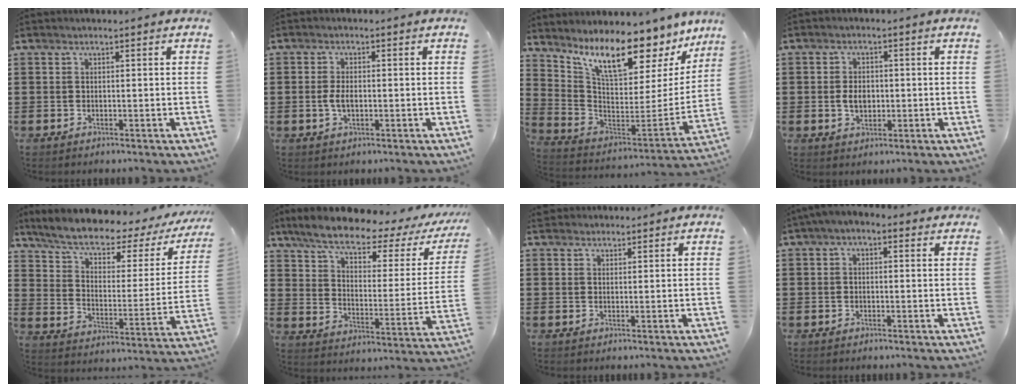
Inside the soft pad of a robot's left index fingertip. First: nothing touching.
{"total": 3.0, "force": [-0.4, 1.4, 2.7], "torque": [-0.073, -0.006, -0.014]}
{"total": 12.6, "force": [9.4, 3.5, 7.6], "torque": [-0.163, -0.063, 0.161]}
{"total": 3.5, "force": [-0.1, 2.3, 2.7], "torque": [-0.046, 0.003, -0.004]}
{"total": 7.2, "force": [5.6, 1.8, 4.0], "torque": [-0.104, -0.036, 0.092]}
{"total": 7.7, "force": [5.7, 1.4, 4.9], "torque": [-0.110, -0.032, 0.093]}
{"total": 1.6, "force": [1.4, 0.7, 0.1], "torque": [-0.006, 0.004, 0.028]}
{"total": 1.6, "force": [-0.5, 0.9, 1.2], "torque": [-0.023, 0.005, -0.012]}